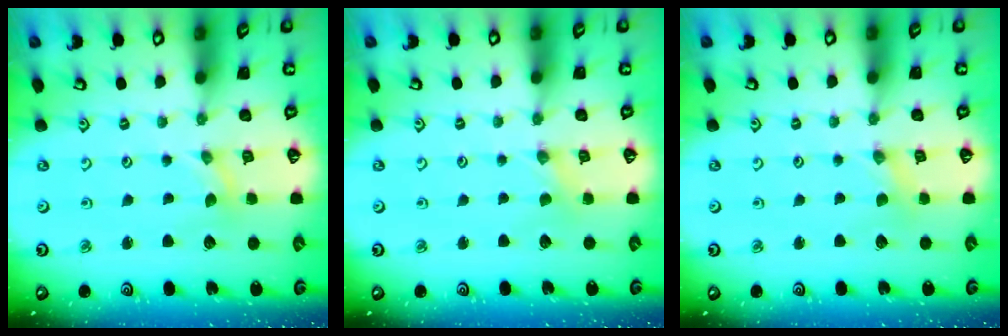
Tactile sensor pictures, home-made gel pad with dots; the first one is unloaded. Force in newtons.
{"total": 0.0}
{"total": 0.0}